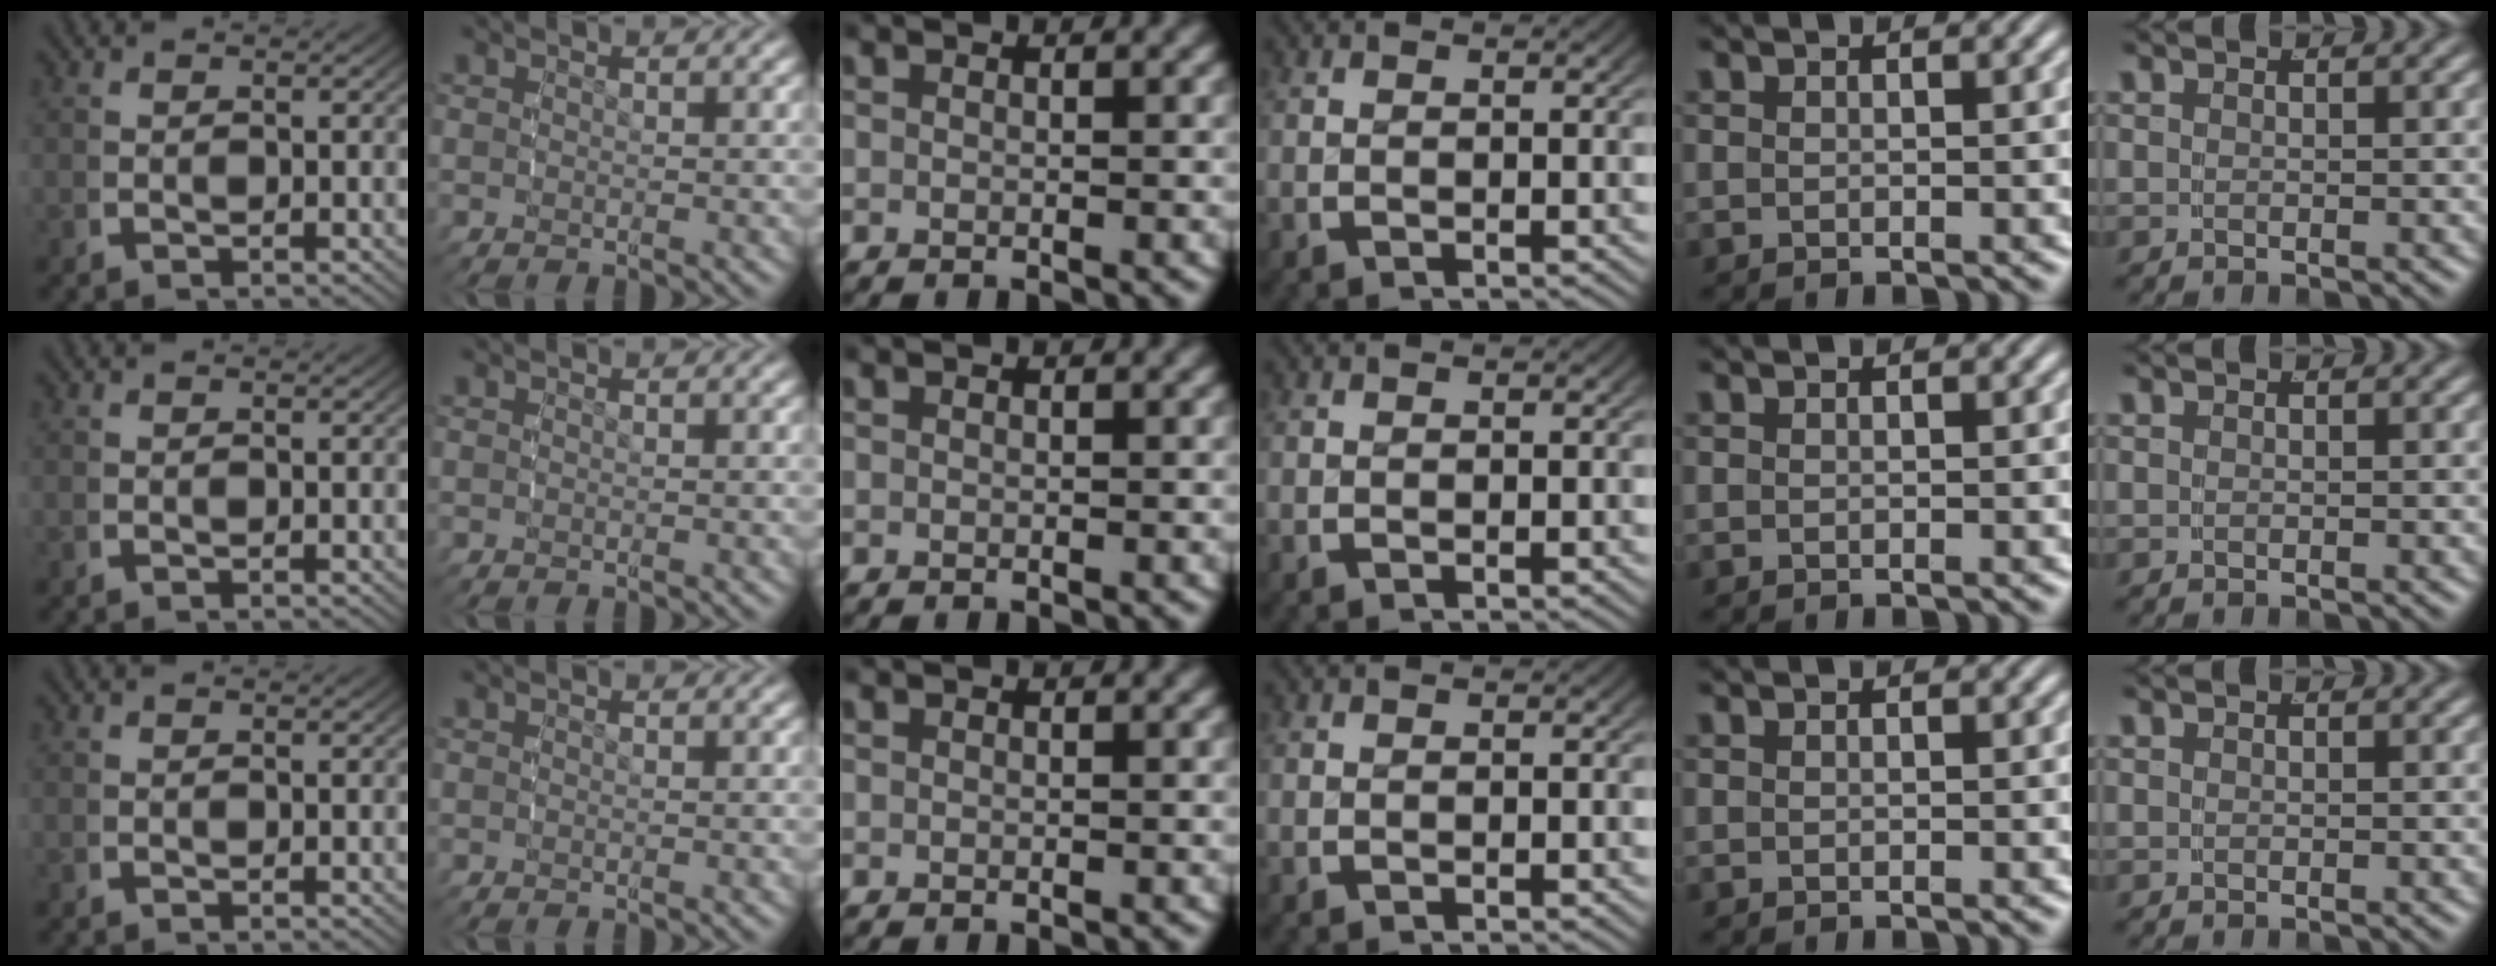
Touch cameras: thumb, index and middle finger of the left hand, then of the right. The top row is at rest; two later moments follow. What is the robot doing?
{"motion": "reach", "object": "coat"}